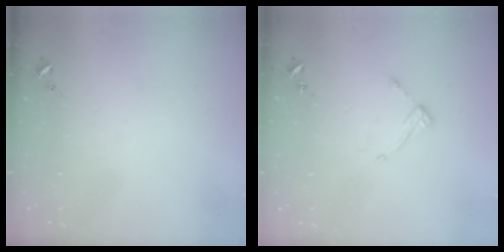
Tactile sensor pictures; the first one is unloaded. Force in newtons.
{"total": 7.9, "press": 7.9, "slide": 0.3}